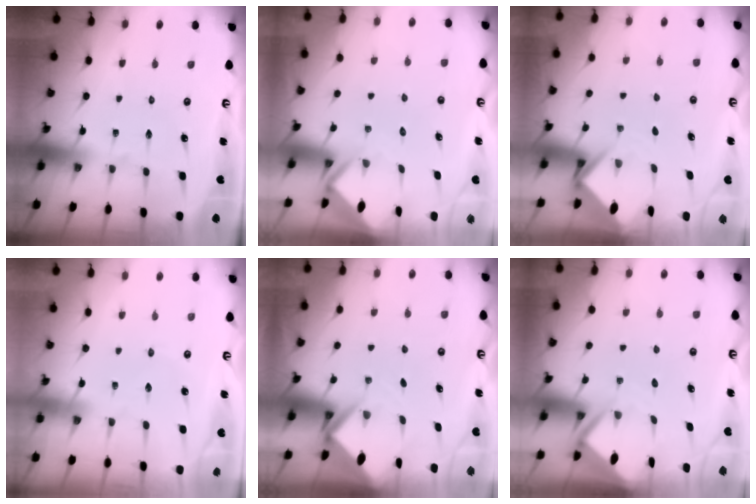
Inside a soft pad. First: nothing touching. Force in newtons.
{"total": 3.0, "press": 3.0, "slide": 0.3}
{"total": 3.8, "press": 3.8, "slide": 0.2}
{"total": 1.7, "press": 1.7, "slide": 0.3}
{"total": 2.7, "press": 2.7, "slide": 0.1}
{"total": 3.3, "press": 3.2, "slide": 0.3}